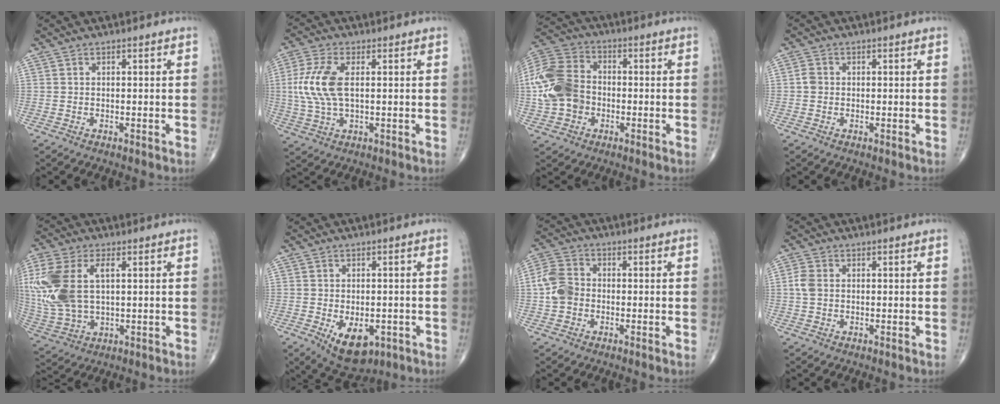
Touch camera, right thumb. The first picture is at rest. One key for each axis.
{"total": 9.6, "fx": 1.1, "fy": 4.5, "fz": 8.4, "tx": -0.206, "ty": 0.003, "tz": 0.023}
{"total": 14.2, "fx": -1.9, "fy": 11.0, "fz": 8.9, "tx": -0.179, "ty": 0.028, "tz": -0.044}
{"total": 1.6, "fx": -0.1, "fy": 1.3, "fz": 0.8, "tx": -0.012, "ty": 0.002, "tz": -0.003}
{"total": 17.6, "fx": 3.1, "fy": 10.0, "fz": 14.2, "tx": -0.340, "ty": -0.001, "tz": 0.062}
{"total": 9.0, "fx": -3.3, "fy": 5.2, "fz": 6.6, "tx": -0.085, "ty": 0.000, "tz": -0.035}
{"total": 6.4, "fx": -0.9, "fy": 5.0, "fz": 3.8, "tx": -0.074, "ty": 0.017, "tz": -0.028}
{"total": 2.8, "fx": 0.1, "fy": 2.0, "fz": 2.0, "tx": -0.052, "ty": 0.005, "tz": -0.001}